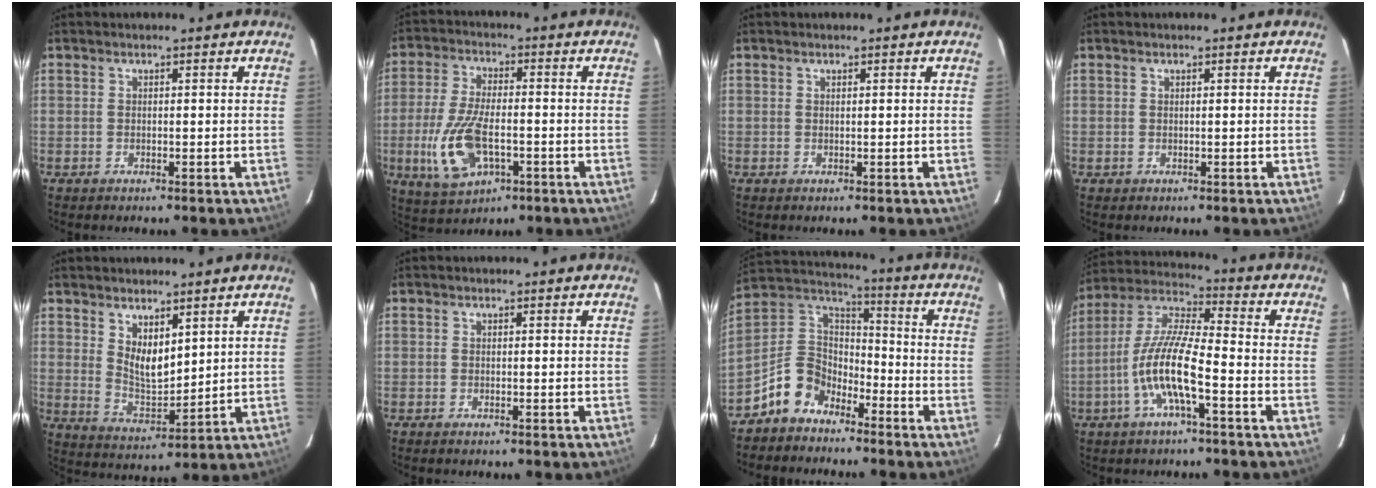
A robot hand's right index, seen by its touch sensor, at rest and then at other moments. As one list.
[{"total": 12.5, "force": [-3.5, 5.8, 10.5], "torque": [-0.228, -0.009, -0.059]}, {"total": 0.0}, {"total": 0.0}, {"total": 7.1, "force": [3.9, 3.4, 4.8], "torque": [-0.077, -0.008, 0.081]}, {"total": 0.0}, {"total": 10.6, "force": [-7.2, 6.7, 3.7], "torque": [-0.090, 0.041, -0.146]}, {"total": 12.1, "force": [-4.6, 2.2, 11.0], "torque": [-0.226, 0.001, -0.091]}]